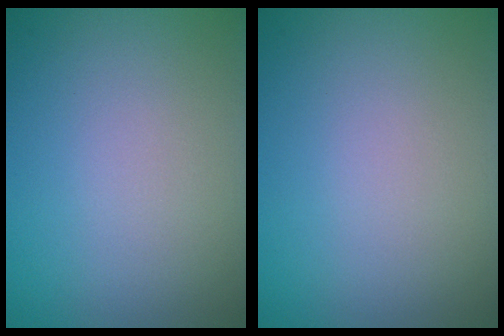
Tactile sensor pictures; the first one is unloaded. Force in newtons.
{"total": 0.0}